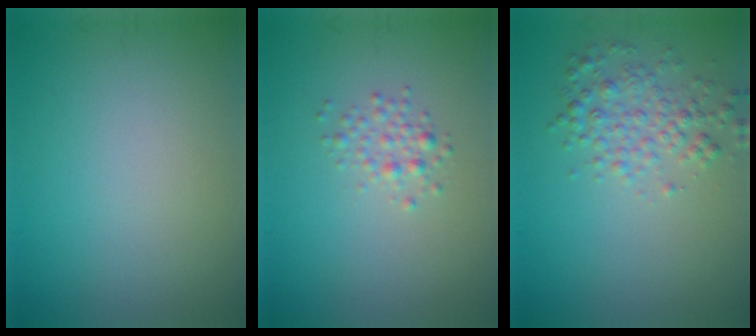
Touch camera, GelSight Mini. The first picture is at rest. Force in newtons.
{"total": 1.5, "press": 1.5, "slide": 0.0}
{"total": 2.9, "press": 2.9, "slide": 0.1}